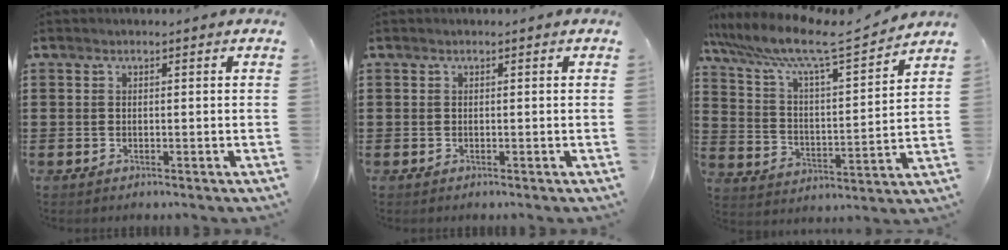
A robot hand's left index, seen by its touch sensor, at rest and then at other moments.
{"total": 0.0}
{"total": 8.8, "force": [7.2, 0.5, 5.0], "torque": [-0.126, -0.046, 0.114]}